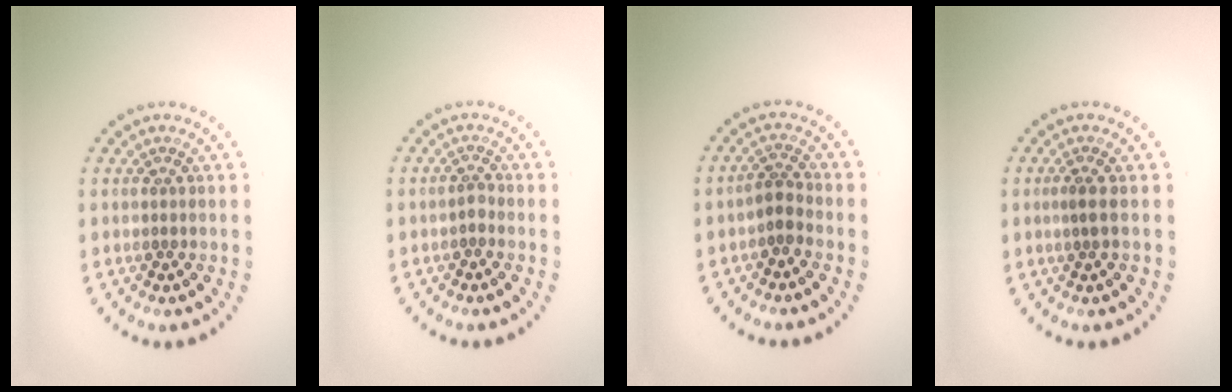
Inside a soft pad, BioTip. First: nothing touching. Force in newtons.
{"total": 0.9, "press": 0.6, "slide": 0.6}
{"total": 1.6, "press": 1.3, "slide": 1.0}
{"total": 1.2, "press": 1.0, "slide": 0.7}